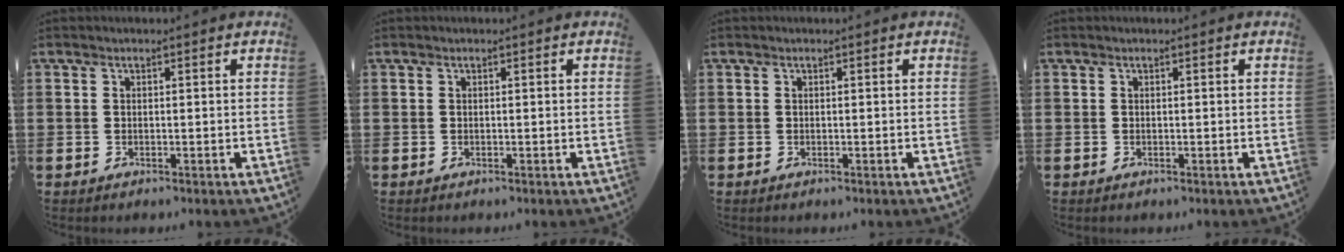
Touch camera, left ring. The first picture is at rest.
{"total": 0.0}
{"total": 0.0}
{"total": 0.0}